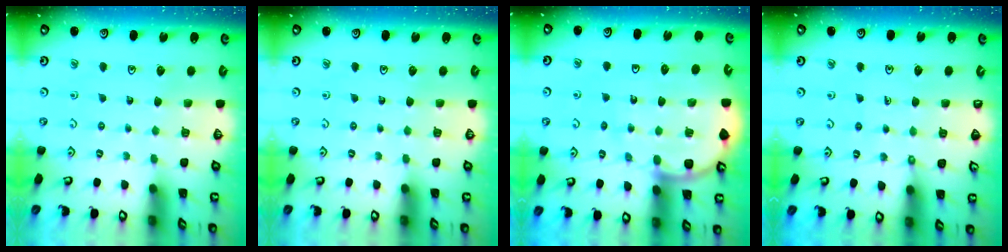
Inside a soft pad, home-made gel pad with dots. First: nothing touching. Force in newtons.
{"total": 0.0}
{"total": 8.9, "press": 8.8, "slide": 1.1}
{"total": 1.5, "press": 1.5, "slide": 0.2}